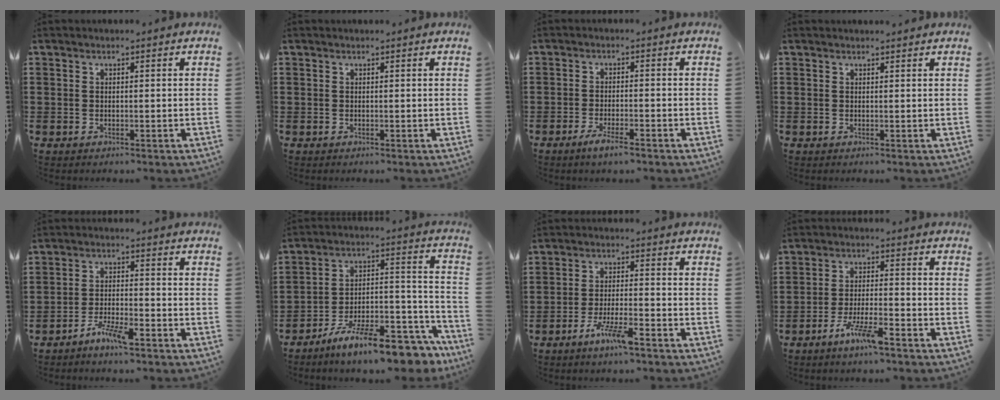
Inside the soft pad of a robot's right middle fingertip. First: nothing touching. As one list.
[{"total": 0.0}, {"total": 3.0, "force": [-2.1, 0.3, 2.1], "torque": [-0.042, 0.001, -0.041]}, {"total": 0.6, "force": [0.6, 0.0, 0.1], "torque": [0.004, -0.004, 0.009]}, {"total": 3.3, "force": [-2.4, 0.3, 2.2], "torque": [-0.051, 0.000, -0.049]}, {"total": 13.7, "force": [-11.5, 1.5, 7.4], "torque": [-0.105, 0.042, -0.204]}, {"total": 5.2, "force": [-3.4, 0.6, 3.8], "torque": [-0.081, -0.007, -0.064]}, {"total": 5.7, "force": [-3.9, 0.7, 4.1], "torque": [-0.086, -0.005, -0.072]}]